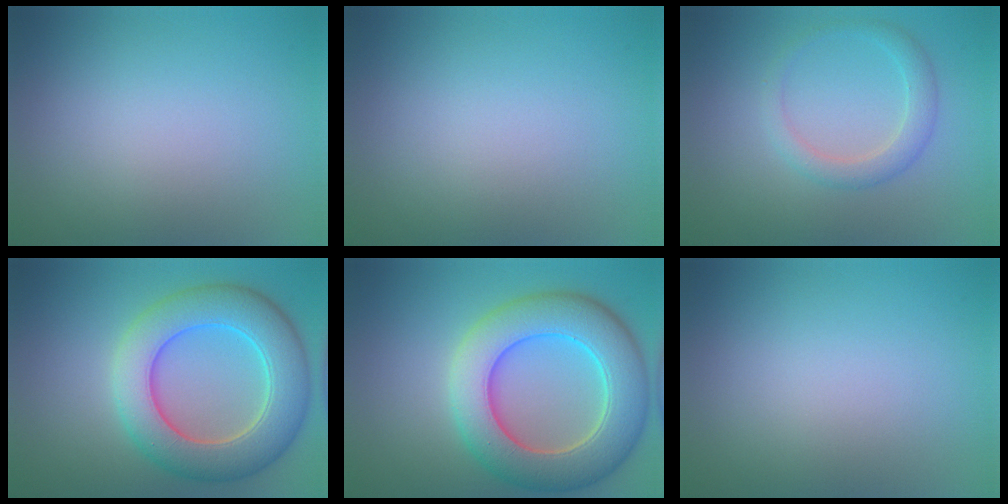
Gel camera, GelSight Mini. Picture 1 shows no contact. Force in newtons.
{"total": 0.0}
{"total": 2.4, "press": 2.4, "slide": 0.1}
{"total": 8.5, "press": 8.5, "slide": 0.2}
{"total": 9.6, "press": 9.6, "slide": 0.5}
{"total": 0.0}